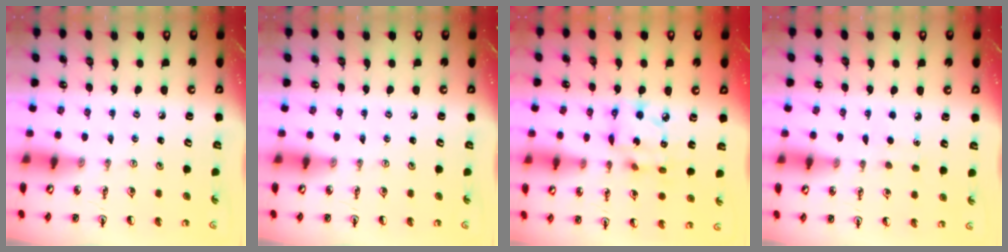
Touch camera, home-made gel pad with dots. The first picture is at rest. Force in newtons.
{"total": 0.0}
{"total": 11.1, "press": 11.1, "slide": 0.7}
{"total": 3.3, "press": 3.2, "slide": 0.4}